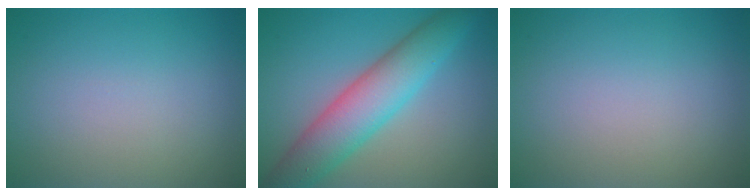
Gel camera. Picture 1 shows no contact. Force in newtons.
{"total": 7.0, "press": 7.0, "slide": 0.2}
{"total": 0.0}